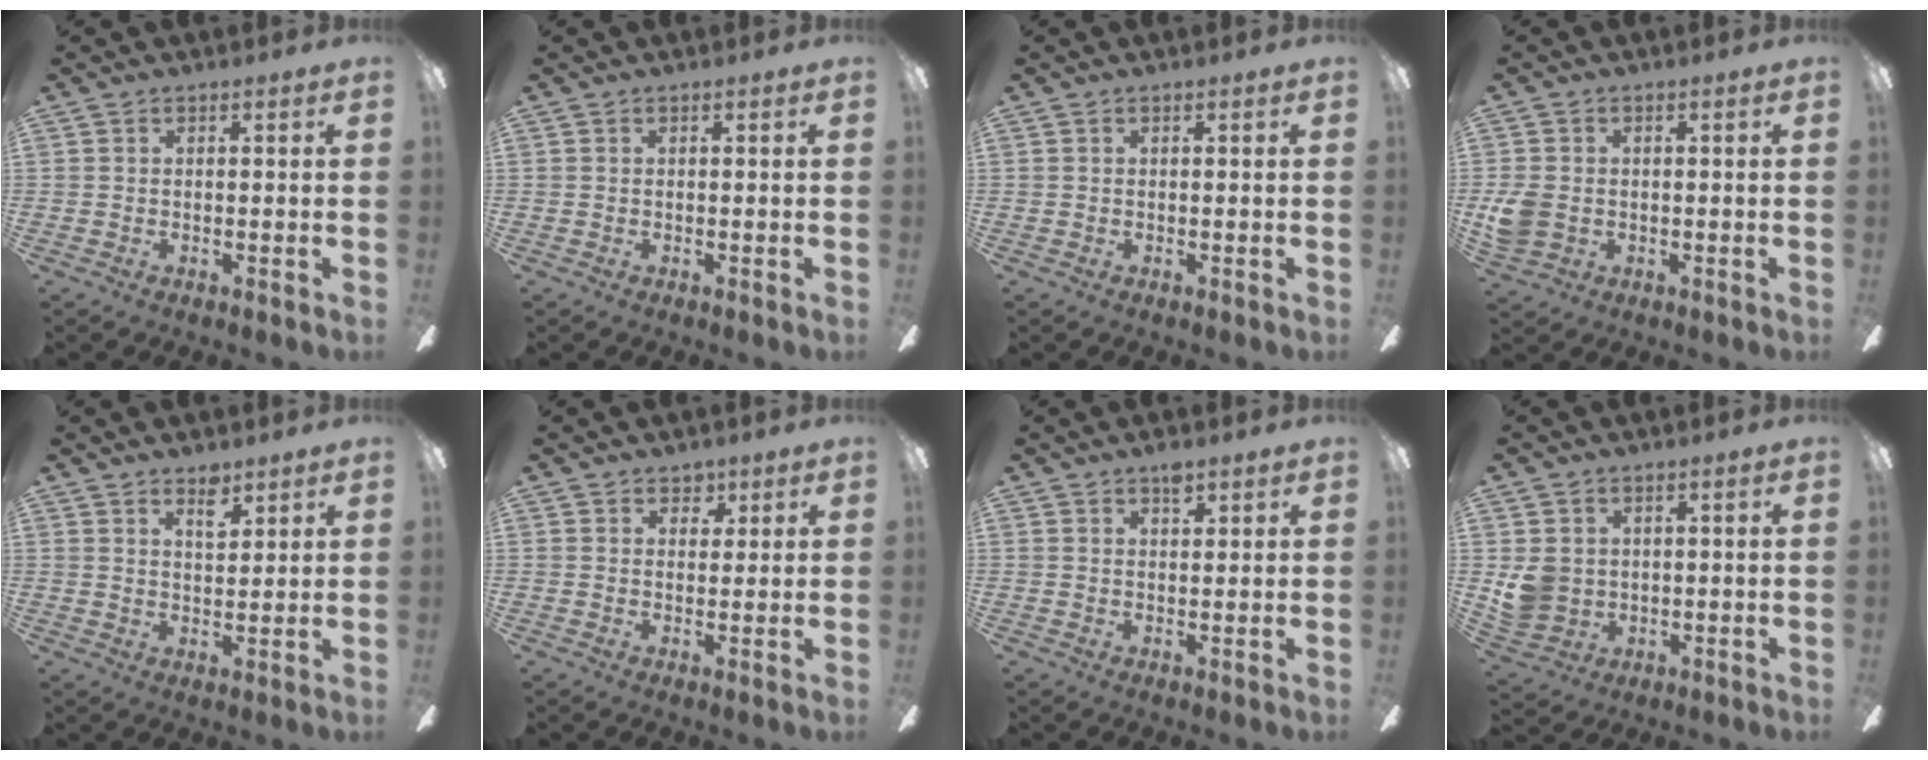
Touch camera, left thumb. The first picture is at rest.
{"total": 0.0}
{"total": 0.0}
{"total": 5.8, "force": [-0.6, 4.7, 3.3], "torque": [-0.084, 0.006, -0.010]}
{"total": 5.5, "force": [4.0, 2.4, 2.8], "torque": [-0.024, -0.025, 0.066]}
{"total": 3.5, "force": [2.3, 2.4, 1.0], "torque": [-0.003, -0.006, 0.038]}
{"total": 3.2, "force": [2.3, 1.3, 1.7], "torque": [-0.012, -0.011, 0.037]}
{"total": 6.2, "force": [1.3, 5.7, 2.1], "torque": [-0.034, 0.005, 0.027]}